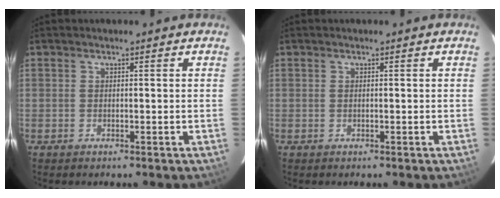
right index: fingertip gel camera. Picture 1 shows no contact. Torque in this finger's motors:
{"motor_torque": [-0.03, 0.03, 0.02, 0.00]}